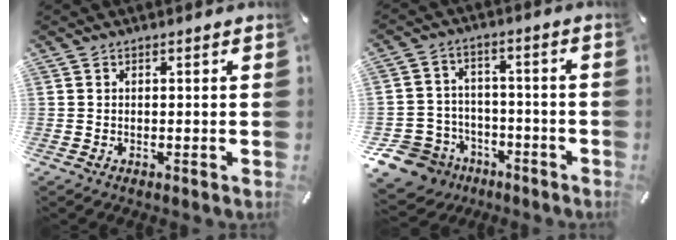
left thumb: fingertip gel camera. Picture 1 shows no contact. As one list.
[{"total": 10.7, "force": [-6.4, 8.2, 2.3], "torque": [-0.072, 0.039, -0.114]}]